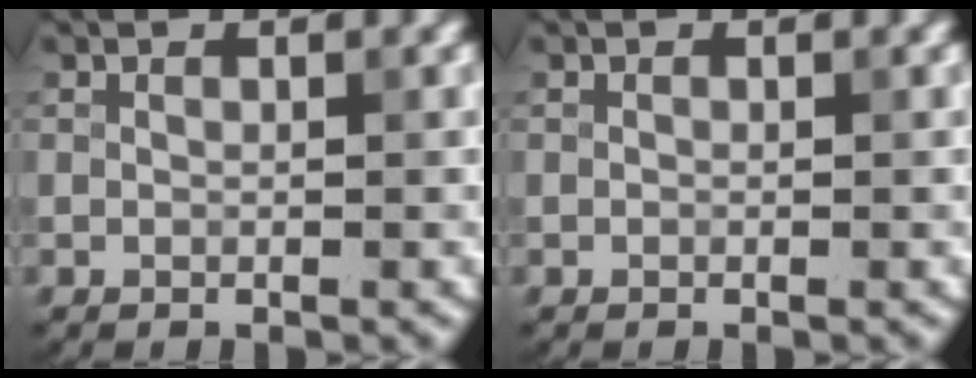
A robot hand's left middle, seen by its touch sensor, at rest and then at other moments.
{"total": 0.0}